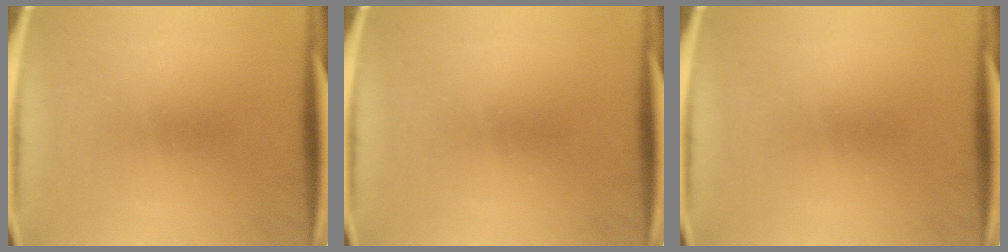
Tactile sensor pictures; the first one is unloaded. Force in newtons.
{"total": 0.0}
{"total": 0.0}